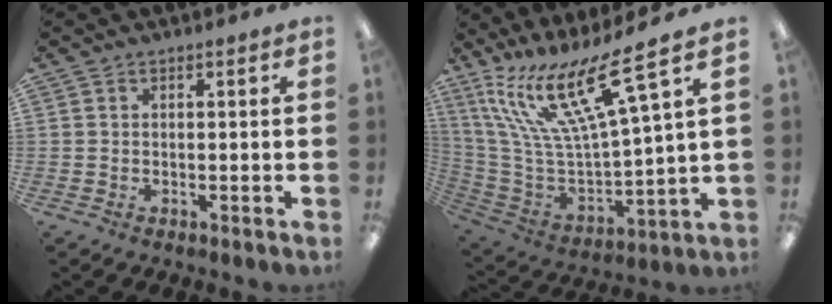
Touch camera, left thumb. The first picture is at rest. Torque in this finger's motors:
{"motor_torque": [0.87, -0.24, 1.72, -1.05, 0.40]}